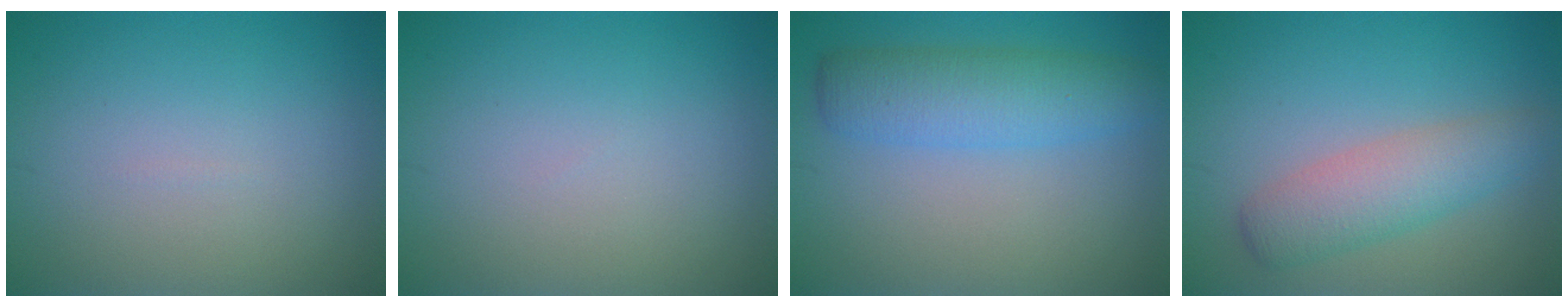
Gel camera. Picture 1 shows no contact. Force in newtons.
{"total": 0.0}
{"total": 4.9, "press": 4.8, "slide": 0.1}
{"total": 4.1, "press": 4.1, "slide": 0.1}